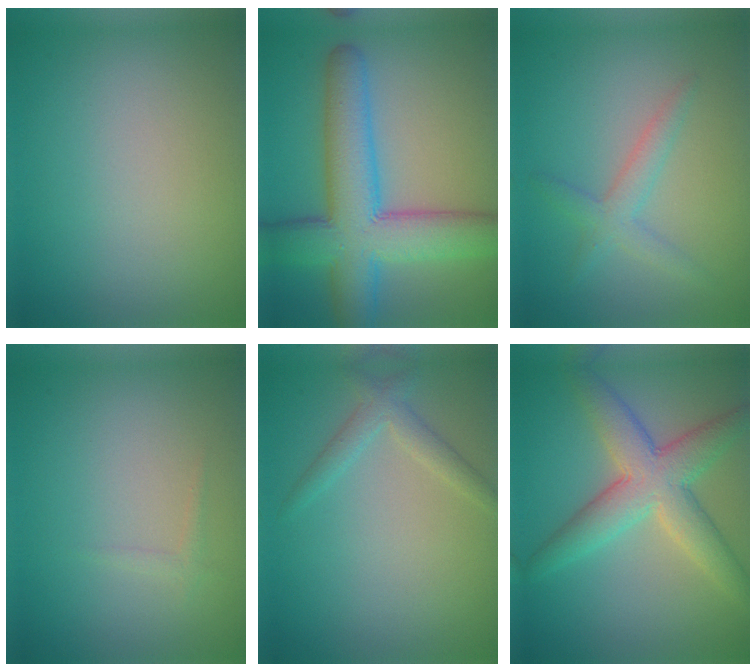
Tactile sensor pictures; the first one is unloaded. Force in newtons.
{"total": 9.8, "press": 9.8, "slide": 0.3}
{"total": 2.3, "press": 2.3, "slide": 0.1}
{"total": 0.7, "press": 0.7, "slide": 0.0}
{"total": 2.0, "press": 2.0, "slide": 0.1}
{"total": 7.3, "press": 7.3, "slide": 0.1}